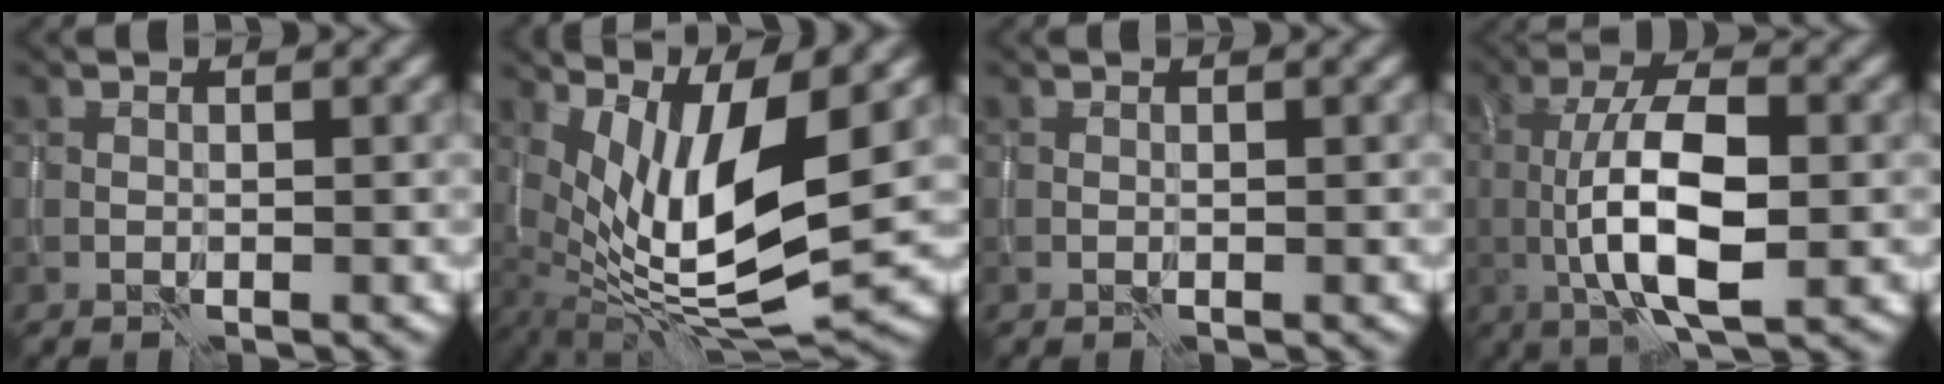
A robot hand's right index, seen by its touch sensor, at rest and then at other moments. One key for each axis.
{"total": 10.7, "fx": 1.5, "fy": 3.0, "fz": 10.2, "tx": -0.195, "ty": -0.014, "tz": 0.034}
{"total": 0.0}
{"total": 8.4, "fx": -0.7, "fy": 3.1, "fz": 7.8, "tx": -0.149, "ty": 0.006, "tz": -0.015}